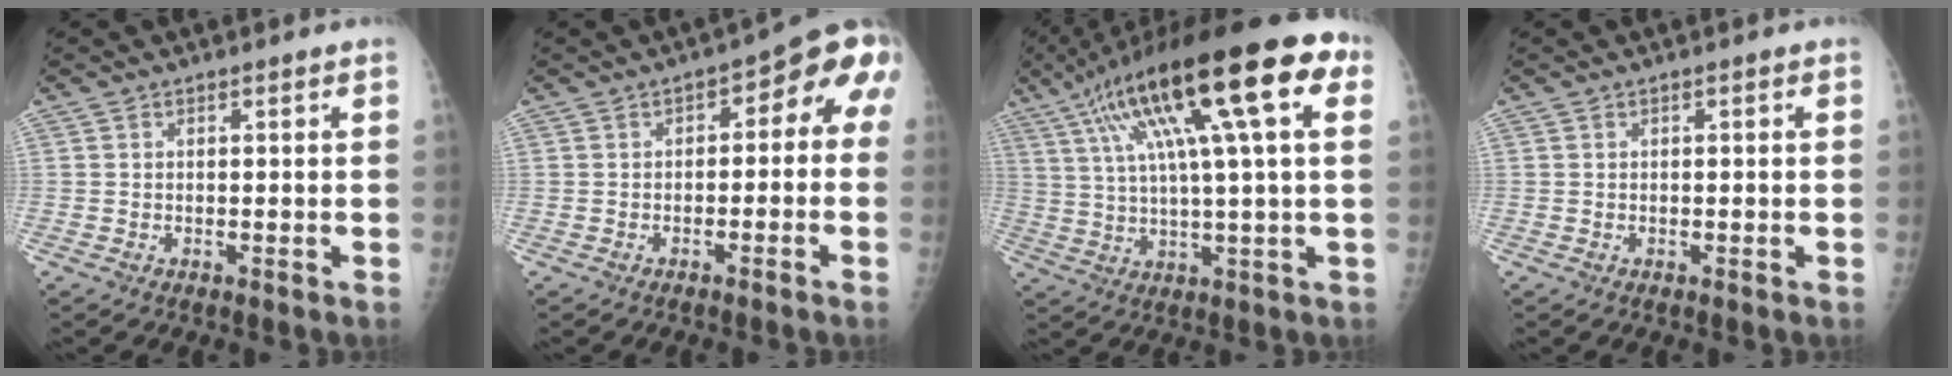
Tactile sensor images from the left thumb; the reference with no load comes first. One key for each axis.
{"total": 7.8, "fx": -1.0, "fy": 4.5, "fz": 6.3, "tx": -0.044, "ty": 0.046, "tz": -0.025}
{"total": 24.6, "fx": 9.7, "fy": 5.4, "fz": 21.9, "tx": -0.367, "ty": 0.026, "tz": 0.152}
{"total": 0.0}